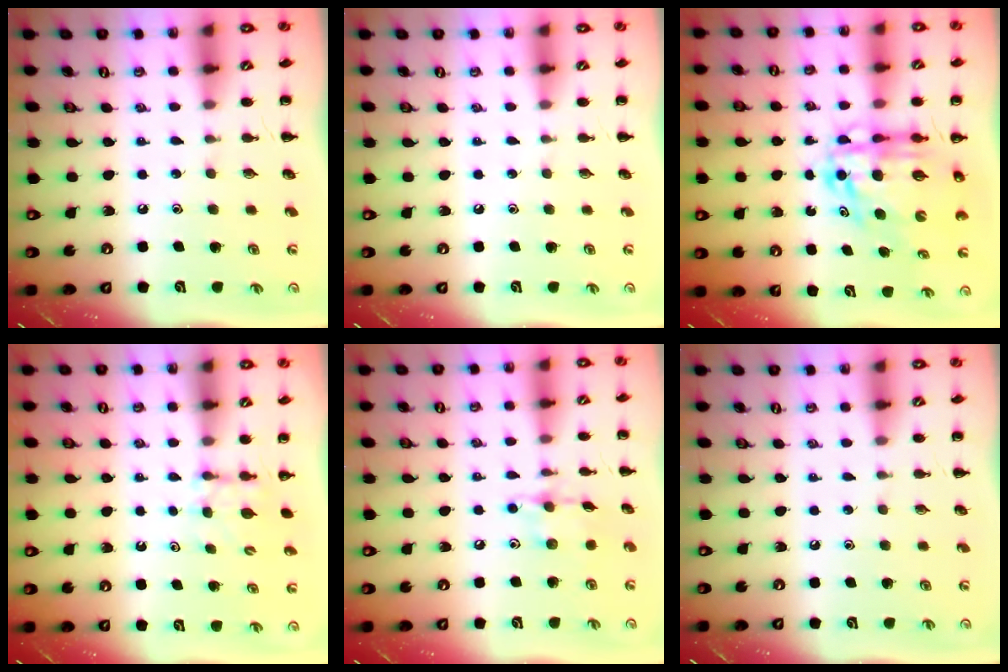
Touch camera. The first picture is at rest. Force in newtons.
{"total": 0.0}
{"total": 10.2, "press": 9.8, "slide": 3.1}
{"total": 4.5, "press": 4.3, "slide": 1.3}
{"total": 8.7, "press": 8.7, "slide": 0.5}
{"total": 0.0}